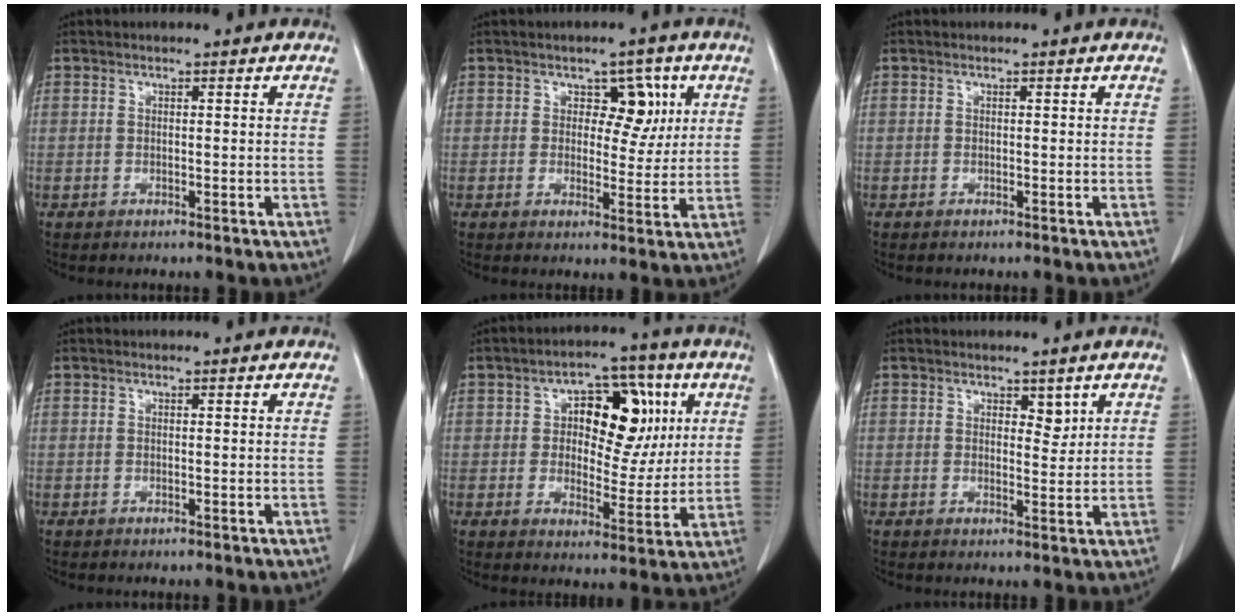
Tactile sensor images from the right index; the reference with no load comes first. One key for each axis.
{"total": 5.4, "fx": 1.8, "fy": 3.4, "fz": 3.8, "tx": -0.040, "ty": 0.008, "tz": 0.028}
{"total": 0.0}
{"total": 0.0}
{"total": 12.3, "fx": 3.4, "fy": 6.8, "fz": 9.7, "tx": -0.127, "ty": 0.029, "tz": 0.055}
{"total": 2.2, "fx": 1.4, "fy": 1.2, "fz": 1.3, "tx": -0.013, "ty": -0.009, "tz": 0.024}